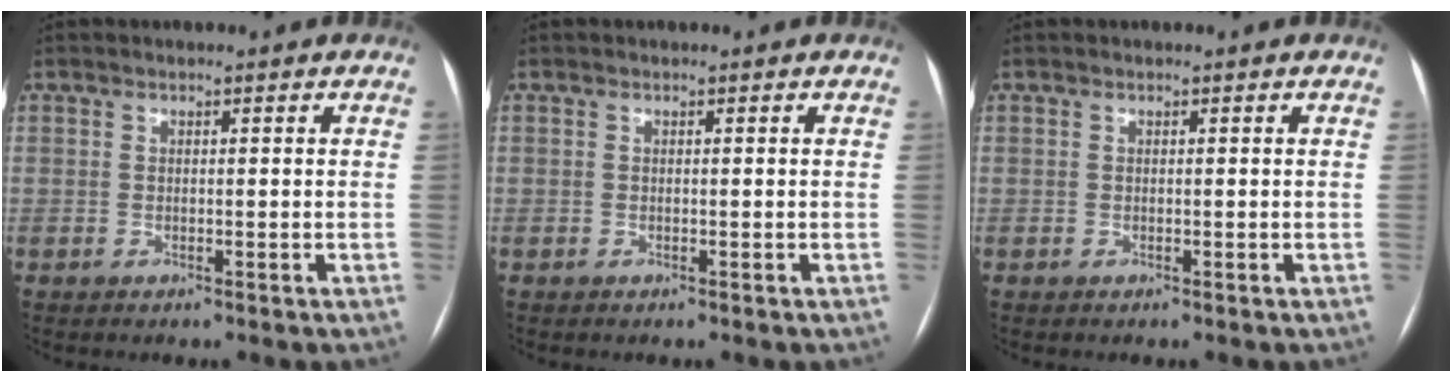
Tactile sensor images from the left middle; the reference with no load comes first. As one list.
[{"total": 0.0}, {"total": 0.0}]